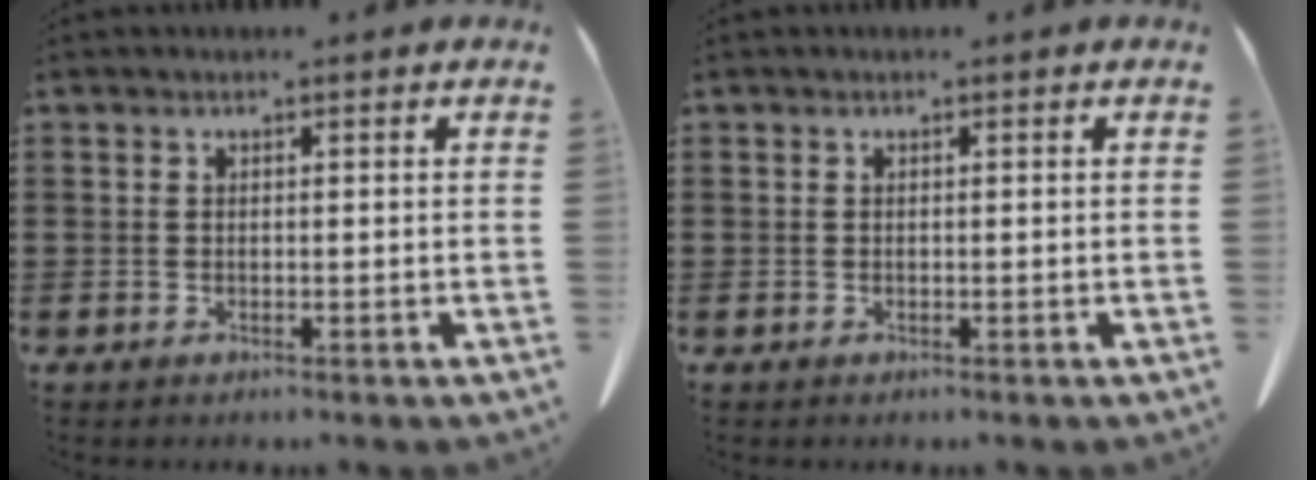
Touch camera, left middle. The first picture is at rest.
{"total": 0.0}